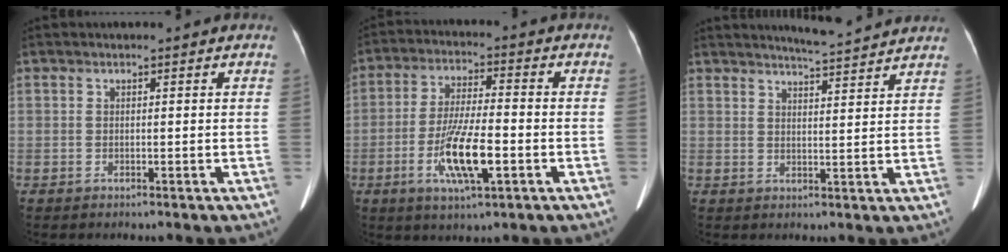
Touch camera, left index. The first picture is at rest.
{"total": 10.3, "force": [-3.5, 1.9, 9.5], "torque": [-0.186, -0.008, -0.062]}
{"total": 6.7, "force": [6.4, -0.3, 1.8], "torque": [-0.041, 0.005, 0.087]}